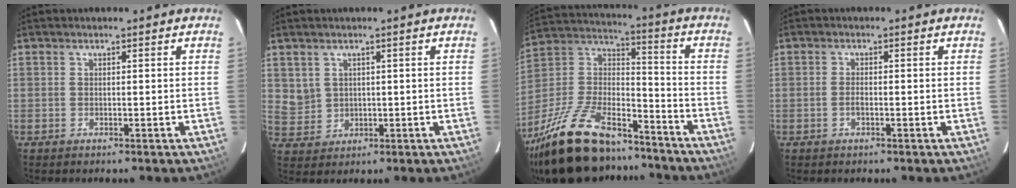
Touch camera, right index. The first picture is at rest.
{"total": 4.1, "force": [1.5, 3.7, 0.9], "torque": [-0.014, 0.007, 0.043]}
{"total": 28.1, "force": [-20.8, 11.2, 15.2], "torque": [-0.317, 0.003, -0.338]}
{"total": 1.4, "force": [-0.5, 0.6, 1.2], "torque": [-0.025, 0.002, -0.010]}